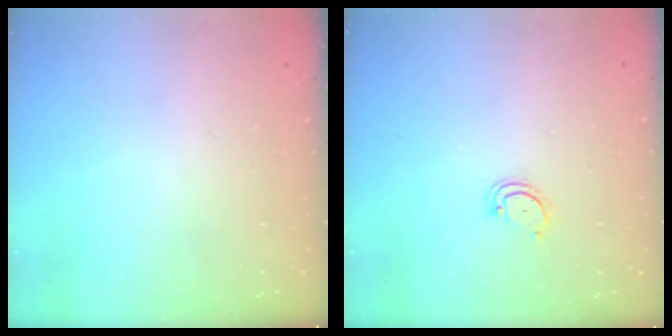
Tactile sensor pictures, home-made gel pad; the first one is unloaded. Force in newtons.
{"total": 2.3, "press": 2.3, "slide": 0.2}